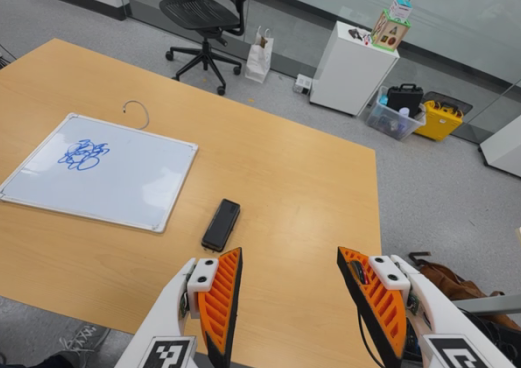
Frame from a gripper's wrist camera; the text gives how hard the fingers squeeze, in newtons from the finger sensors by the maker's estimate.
{"total": 0.0}